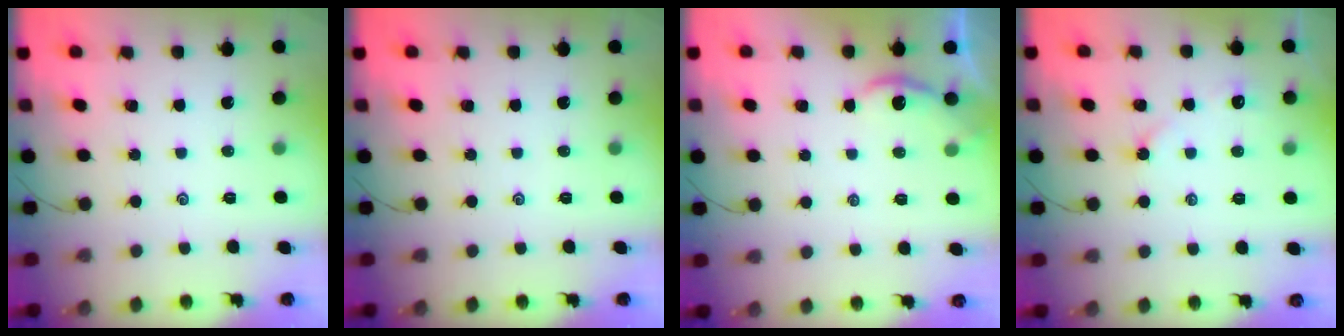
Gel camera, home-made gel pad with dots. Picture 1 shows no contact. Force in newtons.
{"total": 0.0}
{"total": 2.9, "press": 2.9, "slide": 0.1}
{"total": 2.9, "press": 2.9, "slide": 0.5}